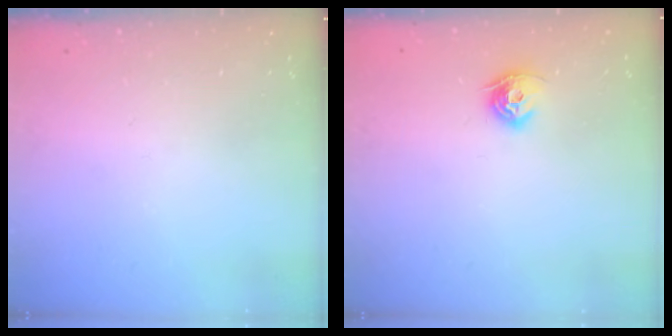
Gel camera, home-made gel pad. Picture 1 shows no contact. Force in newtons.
{"total": 7.8, "press": 7.8, "slide": 0.4}